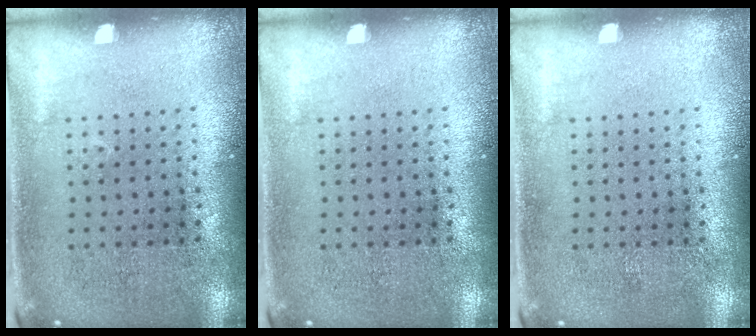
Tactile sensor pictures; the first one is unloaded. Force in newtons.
{"total": 0.0}
{"total": 0.0}